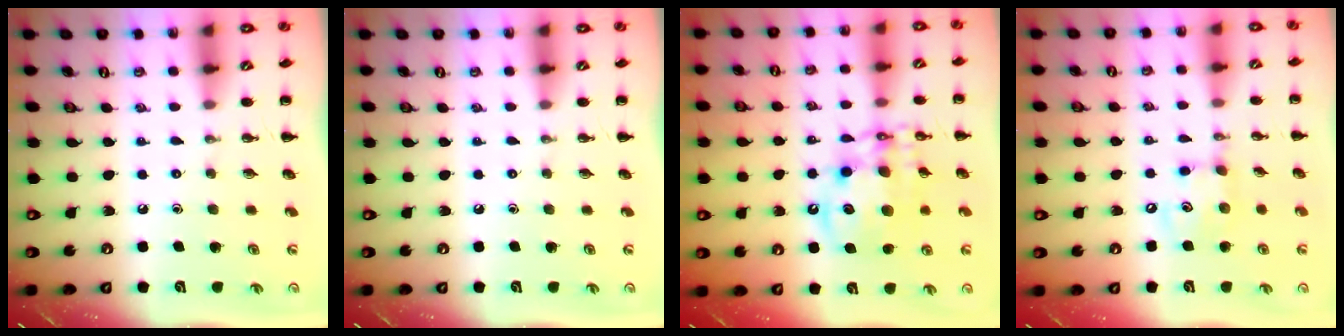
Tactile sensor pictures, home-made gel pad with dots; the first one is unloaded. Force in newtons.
{"total": 0.0}
{"total": 14.1, "press": 13.7, "slide": 3.3}
{"total": 8.1, "press": 8.0, "slide": 1.2}